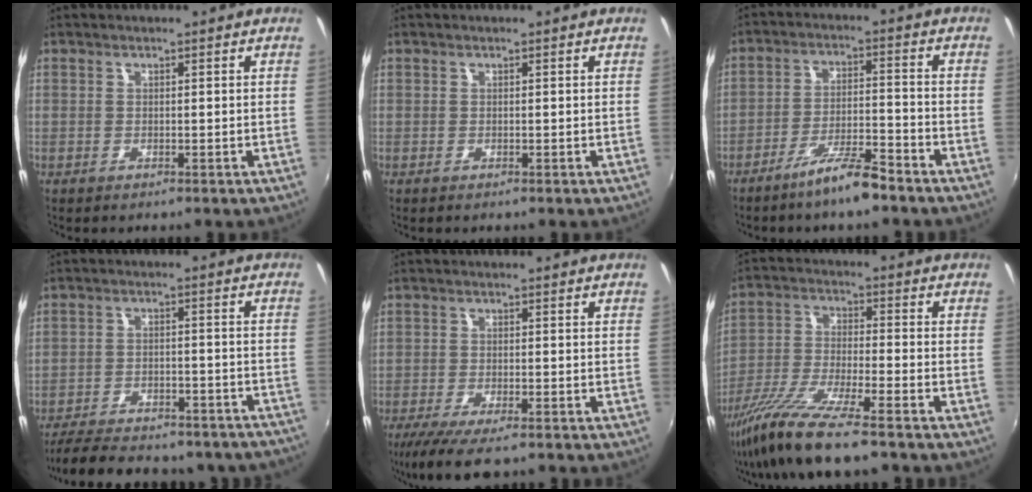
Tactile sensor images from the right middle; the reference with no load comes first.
{"total": 0.0}
{"total": 7.7, "force": [-6.0, 0.8, 4.7], "torque": [-0.097, 0.000, -0.104]}
{"total": 23.9, "force": [-20.7, 7.8, 9.1], "torque": [-0.185, 0.006, -0.255]}
{"total": 8.1, "force": [-6.0, 1.7, 5.1], "torque": [-0.121, -0.033, -0.108]}
{"total": 14.1, "force": [-10.5, 1.2, 9.2], "torque": [-0.193, -0.036, -0.198]}